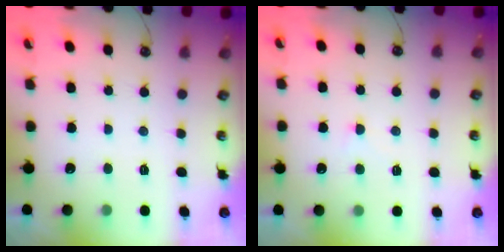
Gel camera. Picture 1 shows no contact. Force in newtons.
{"total": 0.7, "press": 0.2, "slide": 0.7}